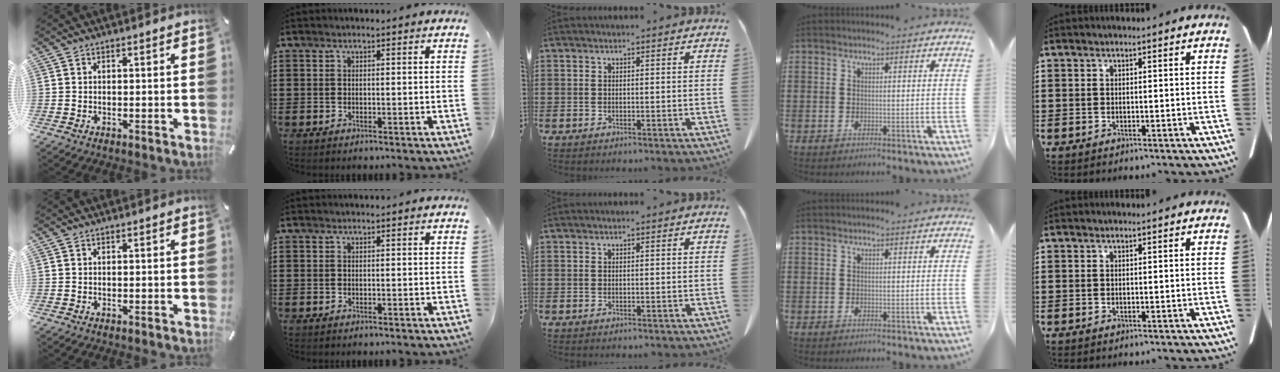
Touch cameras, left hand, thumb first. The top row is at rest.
{}